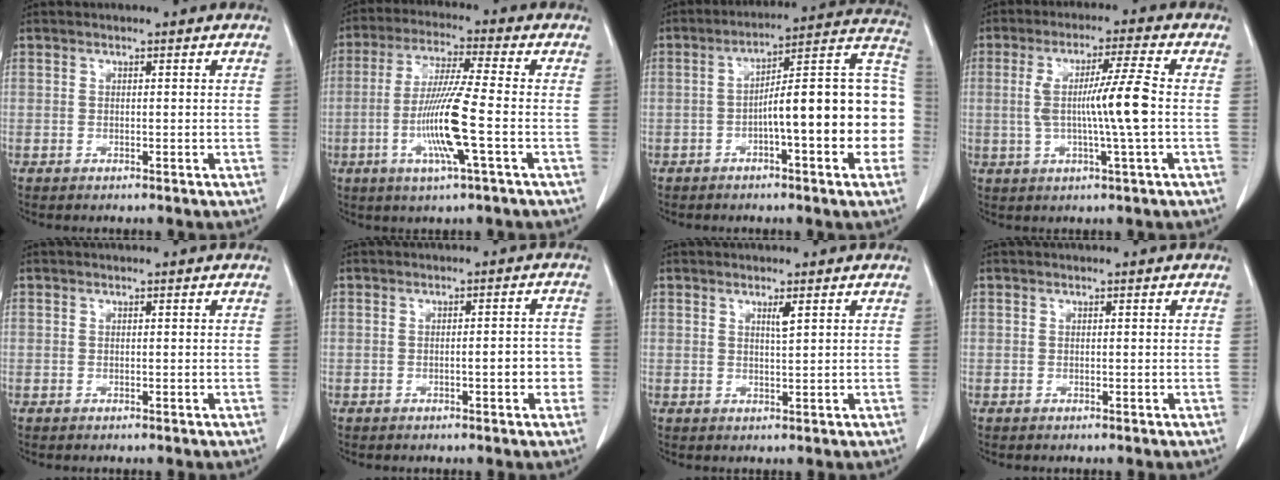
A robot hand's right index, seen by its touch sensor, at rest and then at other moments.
{"total": 11.0, "force": [-2.8, -0.5, 10.6], "torque": [-0.211, -0.012, -0.059]}
{"total": 18.1, "force": [-3.1, 2.8, 17.6], "torque": [-0.204, 0.045, -0.041]}
{"total": 9.1, "force": [-0.3, -0.9, 9.0], "torque": [-0.166, 0.002, -0.006]}
{"total": 0.0}
{"total": 3.6, "force": [-1.0, 1.0, 3.3], "torque": [-0.044, 0.013, -0.011]}
{"total": 1.5, "force": [0.9, 0.0, 1.3], "torque": [-0.021, -0.006, 0.013]}
{"total": 0.0}